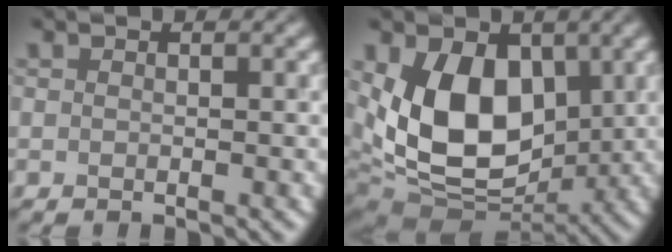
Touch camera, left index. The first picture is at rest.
{"total": 9.2, "force": [0.7, 5.8, 7.1], "torque": [-0.146, -0.011, 0.028]}